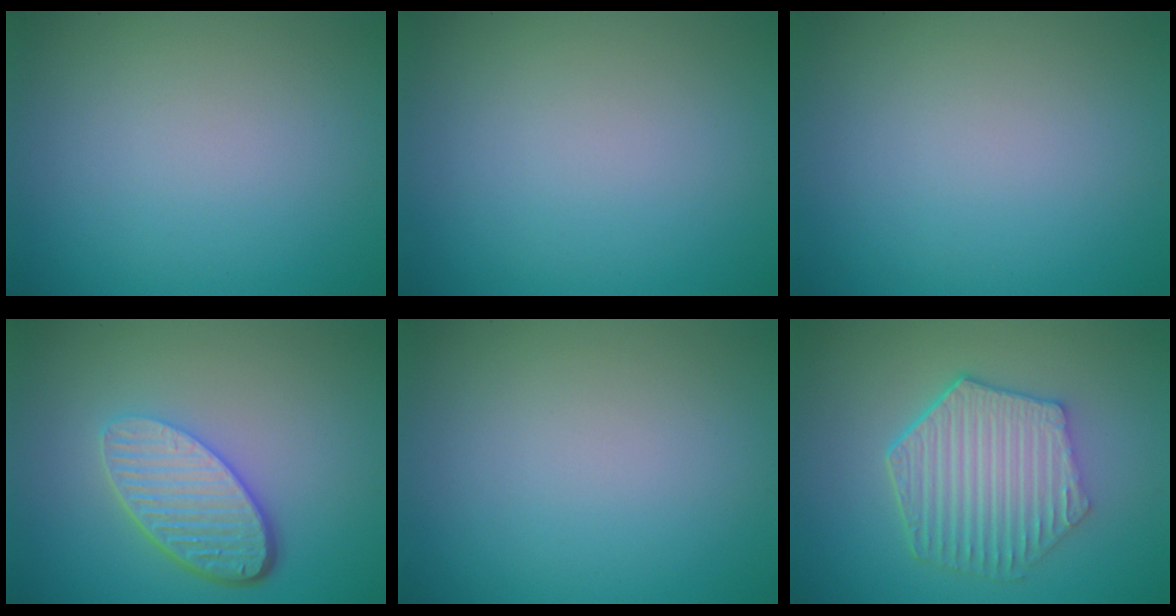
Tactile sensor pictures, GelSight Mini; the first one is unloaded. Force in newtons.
{"total": 0.0}
{"total": 0.0}
{"total": 5.3, "press": 3.8, "slide": 3.6}
{"total": 0.0}
{"total": 6.3, "press": 4.9, "slide": 3.9}